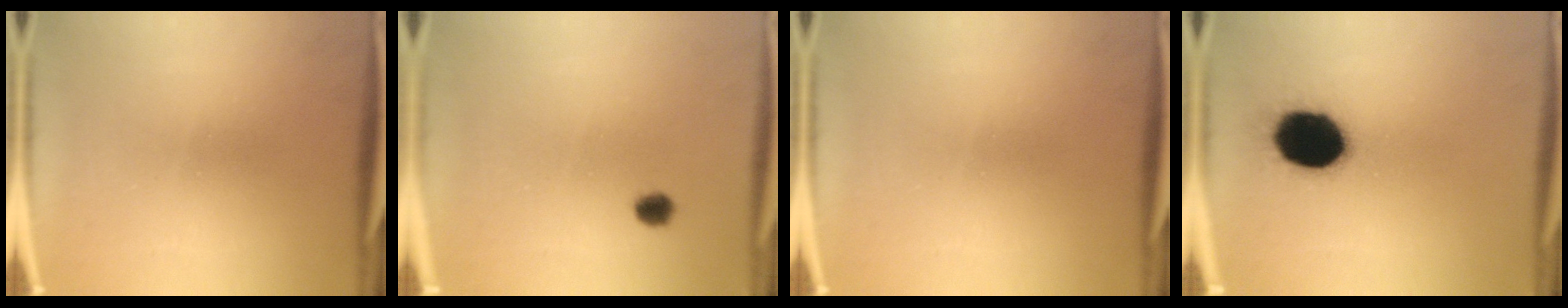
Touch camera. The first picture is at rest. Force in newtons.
{"total": 2.4}
{"total": 0.0}
{"total": 19.1}